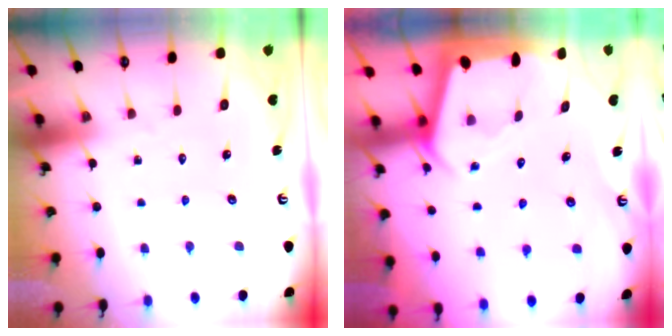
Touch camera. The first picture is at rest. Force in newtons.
{"total": 2.4, "press": 2.4, "slide": 0.3}